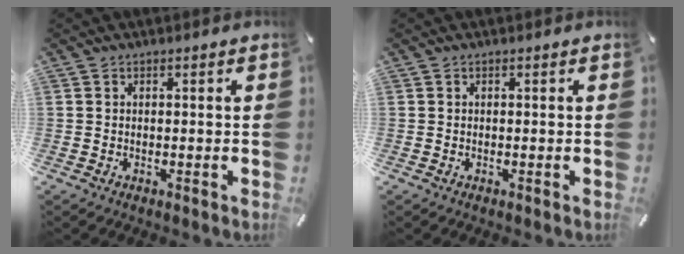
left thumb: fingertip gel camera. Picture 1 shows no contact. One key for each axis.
{"total": 0.0}